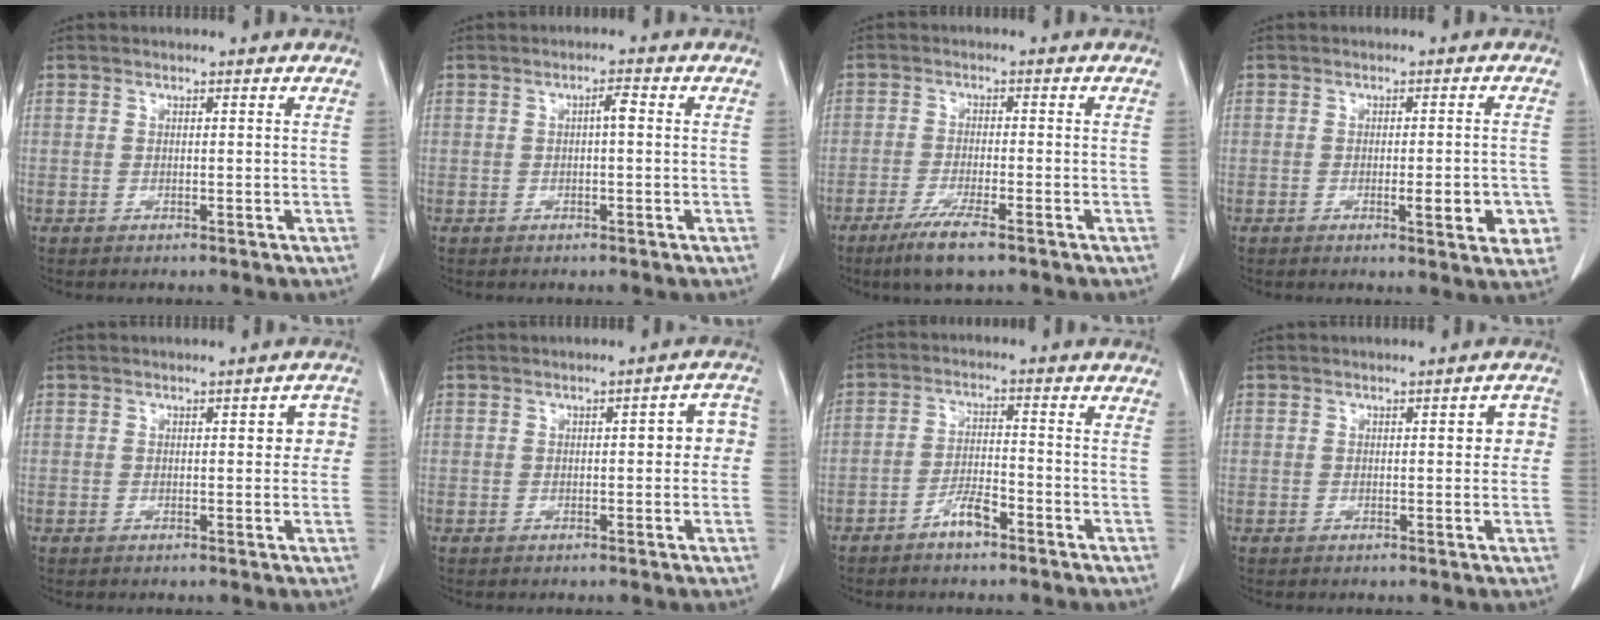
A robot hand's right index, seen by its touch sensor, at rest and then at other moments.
{"total": 1.8, "force": [0.1, 0.3, 1.7], "torque": [-0.029, 0.004, 0.002]}
{"total": 6.2, "force": [-4.2, 0.5, 4.5], "torque": [-0.091, -0.016, -0.073]}
{"total": 6.1, "force": [-1.9, 1.4, 5.6], "torque": [-0.064, -0.005, -0.022]}
{"total": 3.9, "force": [0.5, 1.6, 3.5], "torque": [-0.027, 0.015, 0.002]}
{"total": 4.9, "force": [0.3, 1.8, 4.5], "torque": [-0.041, 0.025, -0.002]}
{"total": 4.4, "force": [-3.1, 1.2, 2.9], "torque": [-0.058, 0.008, -0.057]}
{"total": 3.6, "force": [0.4, 1.4, 3.3], "torque": [-0.028, 0.012, 0.001]}